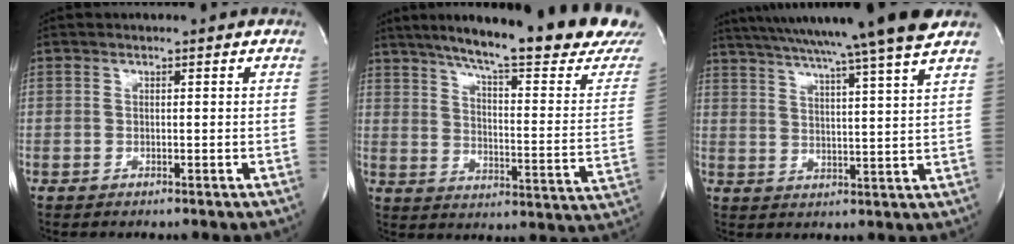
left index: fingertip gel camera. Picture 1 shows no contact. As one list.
[{"total": 25.5, "force": [21.6, 0.7, 13.7], "torque": [-0.208, -0.077, 0.276]}, {"total": 20.1, "force": [17.0, -1.6, 10.6], "torque": [-0.186, -0.015, 0.237]}]